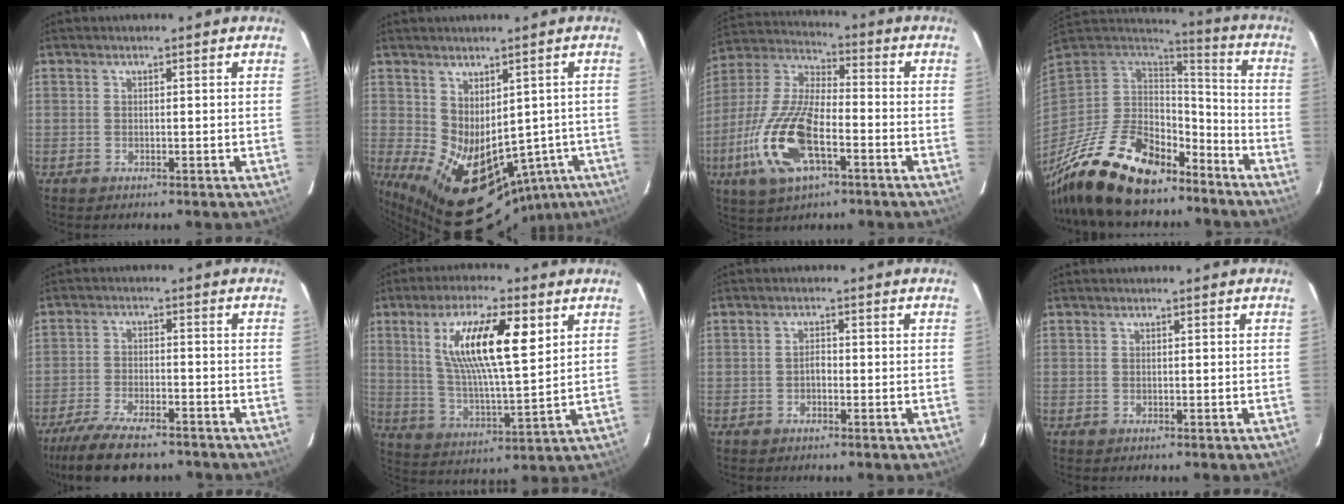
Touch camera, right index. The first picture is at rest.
{"total": 19.1, "force": [-6.1, 13.4, 12.1], "torque": [-0.211, -0.019, -0.040]}
{"total": 18.0, "force": [-6.8, 7.5, 14.9], "torque": [-0.328, -0.012, -0.134]}
{"total": 24.7, "force": [-17.5, 11.2, 13.4], "torque": [-0.276, -0.014, -0.278]}
{"total": 13.3, "force": [-10.8, 4.1, 6.6], "torque": [-0.151, -0.023, -0.181]}
{"total": 15.7, "force": [5.9, 4.0, 14.0], "torque": [-0.257, 0.004, 0.109]}
{"total": 1.3, "force": [-0.6, 0.8, 0.8], "torque": [-0.015, 0.006, -0.012]}
{"total": 0.0}